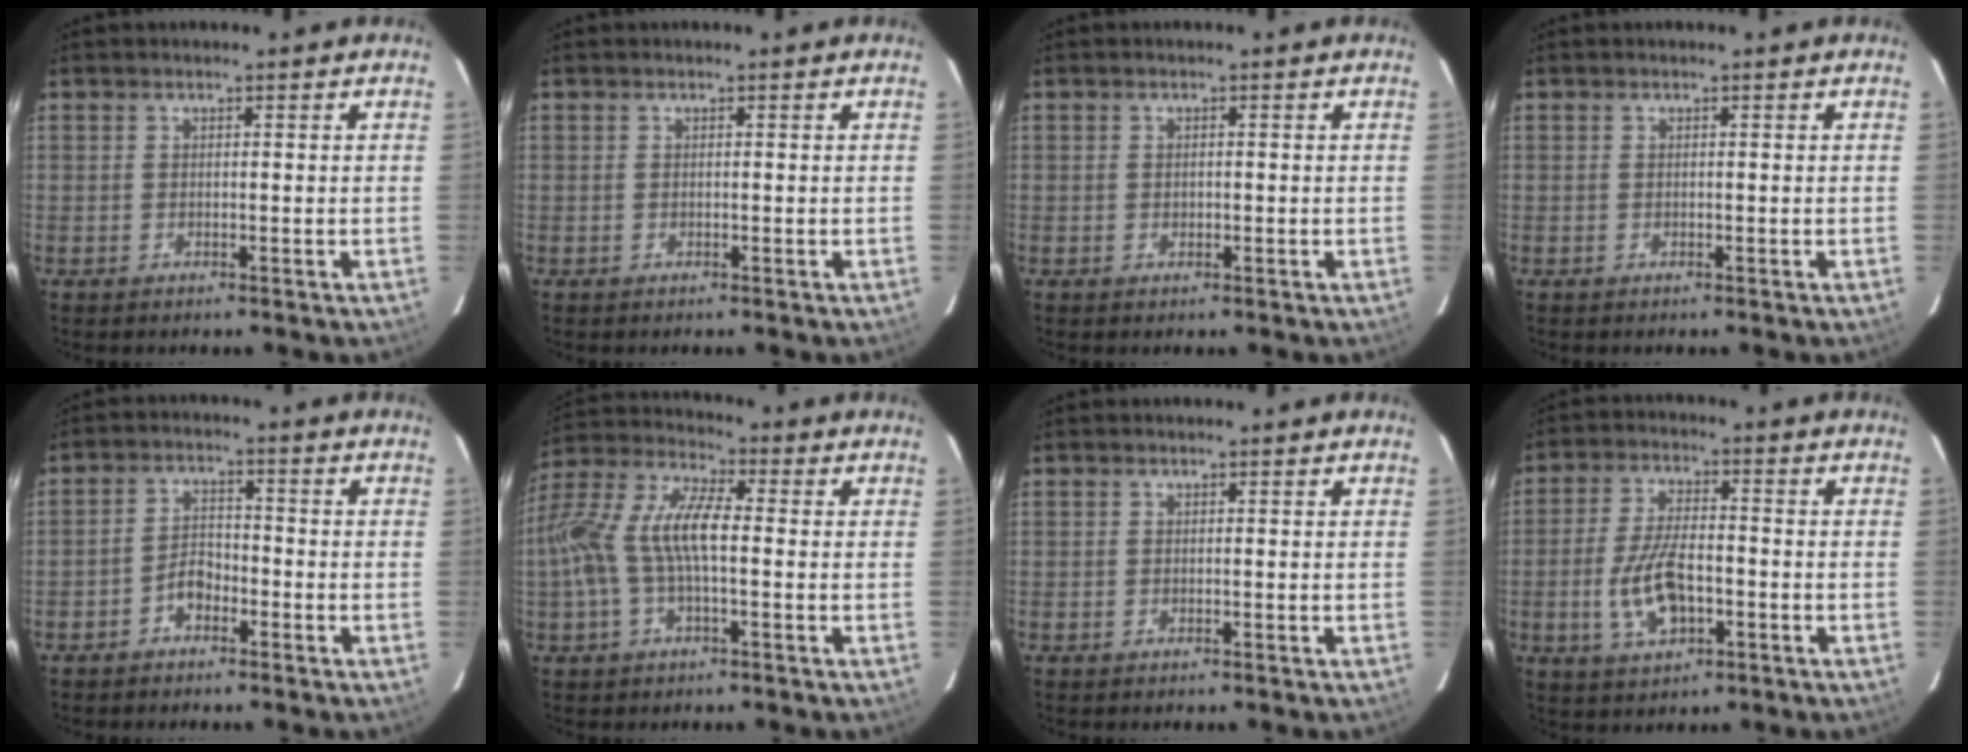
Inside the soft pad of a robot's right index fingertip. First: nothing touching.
{"total": 0.0}
{"total": 0.8, "force": [-0.1, 0.6, 0.5], "torque": [-0.005, 0.001, -0.001]}
{"total": 0.0}
{"total": 3.7, "force": [-2.4, 2.1, 1.9], "torque": [-0.042, 0.014, -0.042]}
{"total": 14.4, "force": [-1.1, 5.2, 13.3], "torque": [-0.273, 0.015, -0.027]}
{"total": 0.0}
{"total": 9.9, "force": [-2.8, 4.6, 8.3], "torque": [-0.173, -0.001, -0.046]}